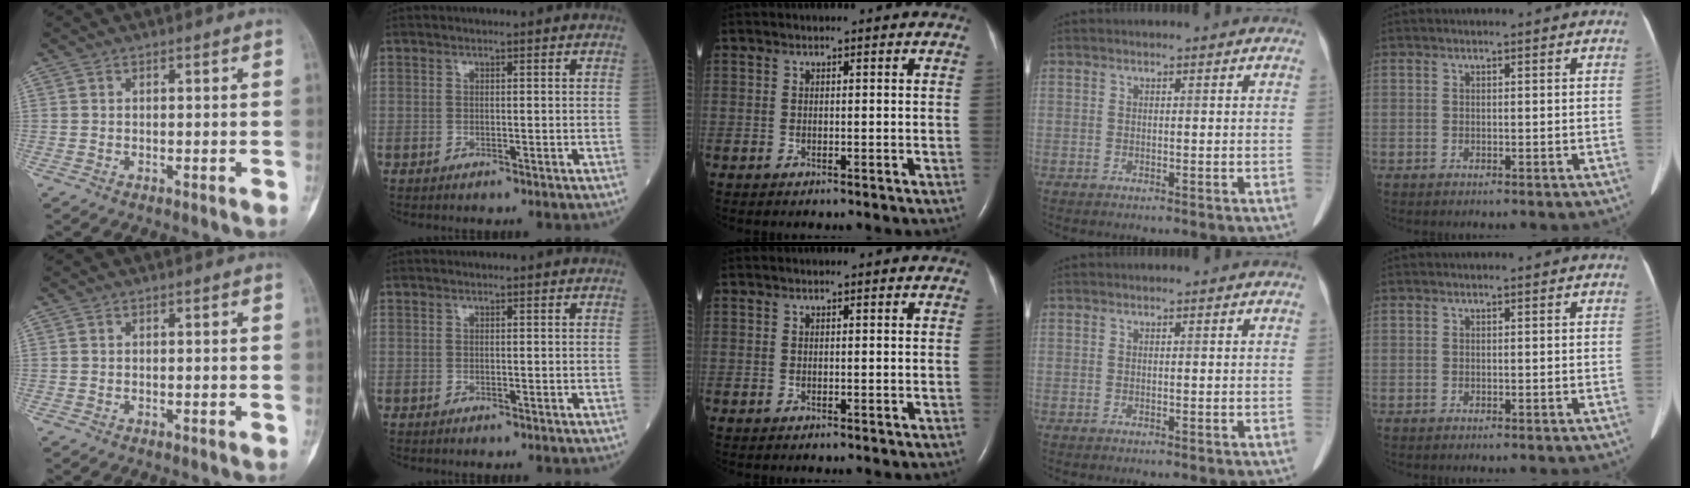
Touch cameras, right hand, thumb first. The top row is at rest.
{}